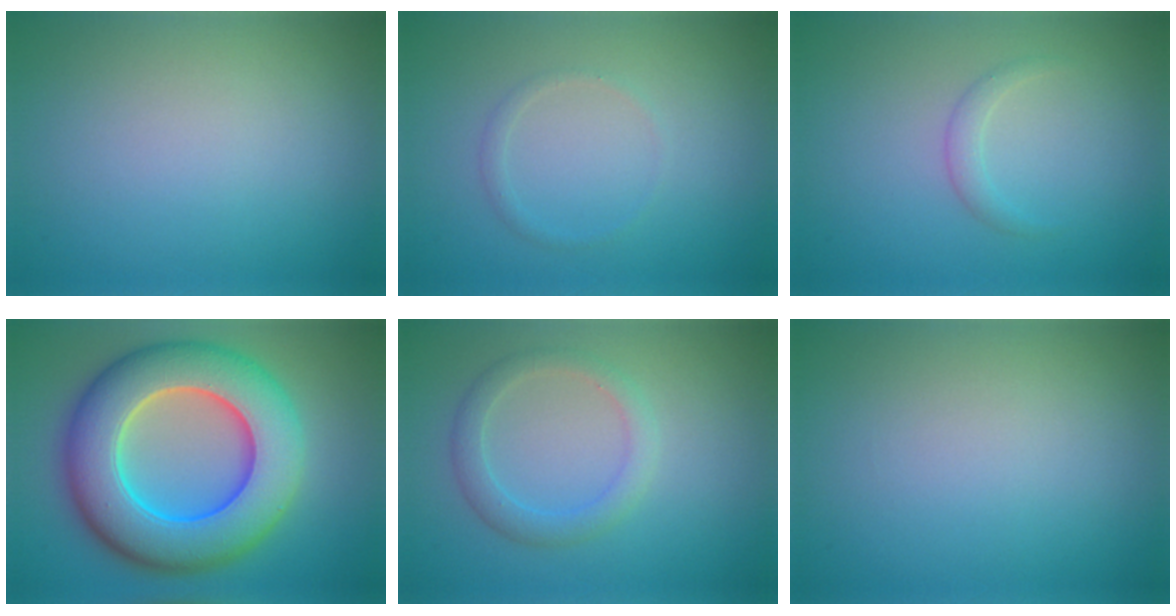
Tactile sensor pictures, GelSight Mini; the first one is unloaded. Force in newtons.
{"total": 0.8, "press": 0.8, "slide": 0.0}
{"total": 1.2, "press": 1.2, "slide": 0.0}
{"total": 12.6, "press": 12.5, "slide": 0.5}
{"total": 2.4, "press": 2.4, "slide": 0.2}
{"total": 0.0}